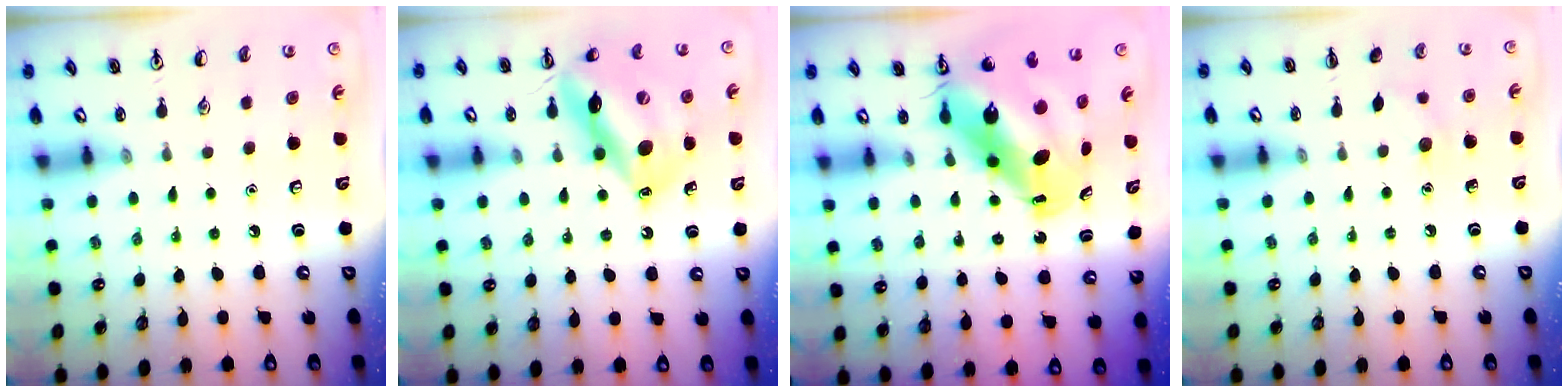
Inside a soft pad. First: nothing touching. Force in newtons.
{"total": 15.2, "press": 14.9, "slide": 2.7}
{"total": 13.2, "press": 12.7, "slide": 3.6}
{"total": 6.2, "press": 5.9, "slide": 1.7}